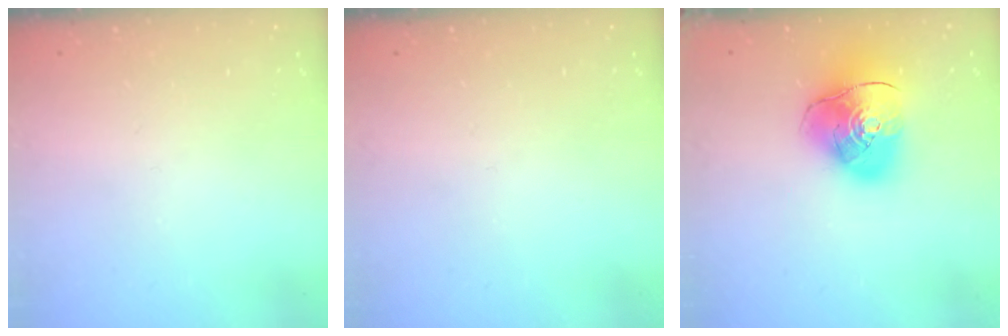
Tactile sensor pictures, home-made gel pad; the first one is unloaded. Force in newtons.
{"total": 0.0}
{"total": 14.3, "press": 14.2, "slide": 1.9}